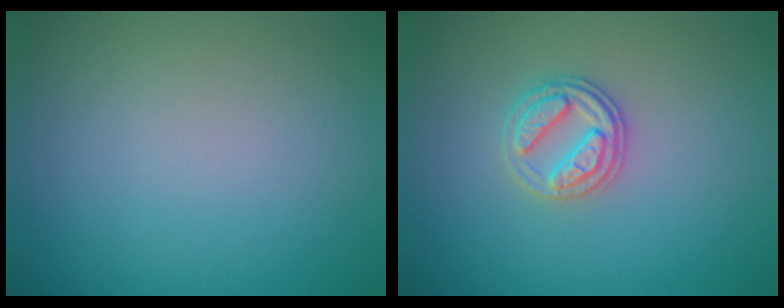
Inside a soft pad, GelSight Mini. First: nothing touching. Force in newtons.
{"total": 2.7, "press": 2.6, "slide": 0.5}